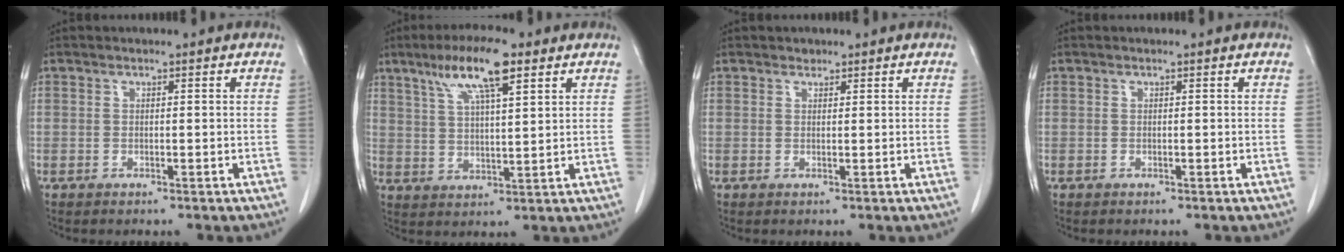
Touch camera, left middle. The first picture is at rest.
{"total": 9.9, "force": [5.9, 1.6, 7.8], "torque": [-0.147, 0.012, 0.103]}
{"total": 0.8, "force": [0.7, 0.4, 0.0], "torque": [0.000, -0.004, 0.008]}
{"total": 0.0}